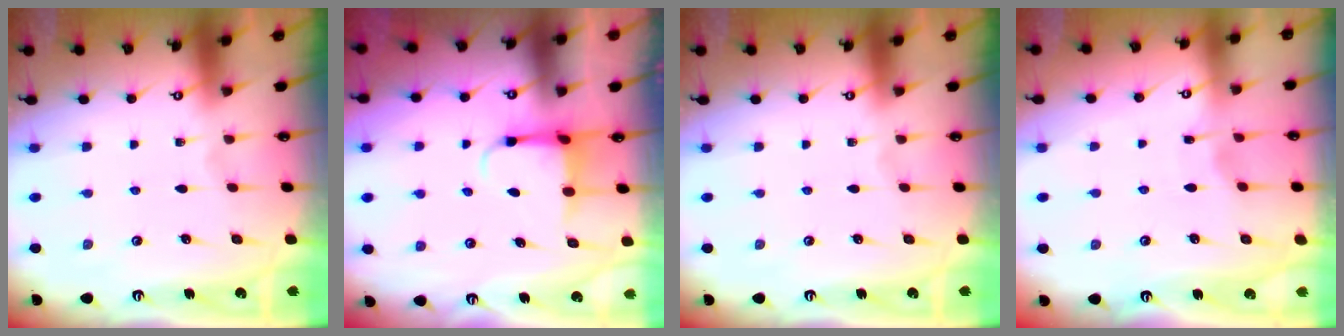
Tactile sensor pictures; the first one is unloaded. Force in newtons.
{"total": 4.0, "press": 3.8, "slide": 1.2}
{"total": 0.0}
{"total": 2.6, "press": 2.6, "slide": 0.3}